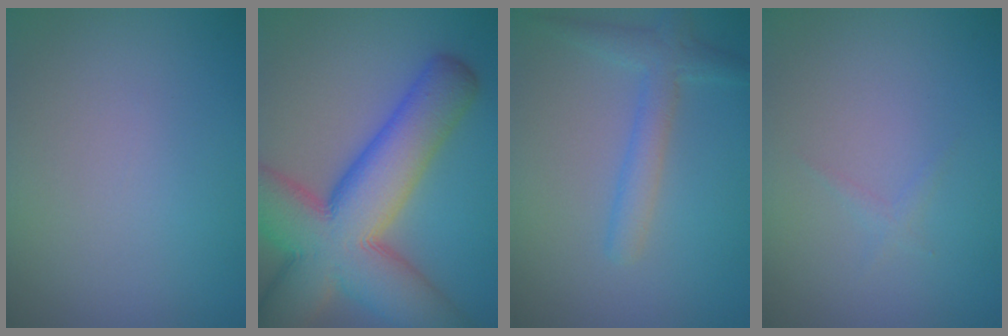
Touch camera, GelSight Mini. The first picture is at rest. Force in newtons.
{"total": 14.5, "press": 14.5, "slide": 0.7}
{"total": 2.8, "press": 2.8, "slide": 0.1}
{"total": 0.6, "press": 0.6, "slide": 0.0}